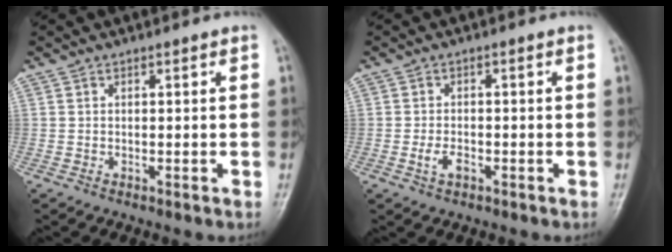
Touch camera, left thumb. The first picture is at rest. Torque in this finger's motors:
{"motor_torque": [0.01, 0.10, 0.38, 0.05, 0.01]}